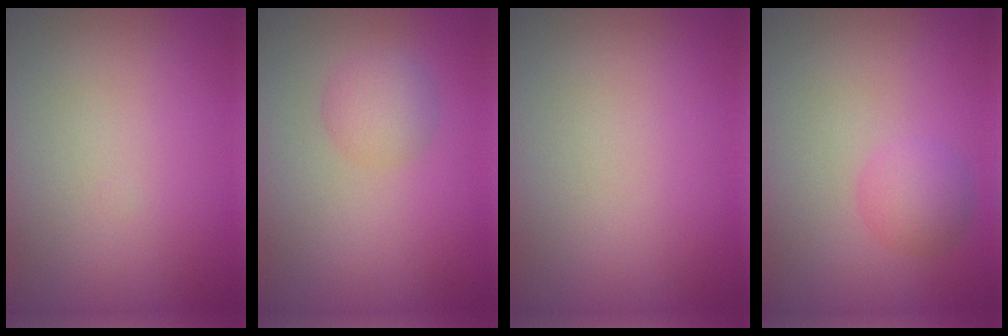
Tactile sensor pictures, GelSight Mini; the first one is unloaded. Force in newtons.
{"total": 2.4, "press": 2.4, "slide": 0.0}
{"total": 0.0}
{"total": 2.4, "press": 2.4, "slide": 0.1}